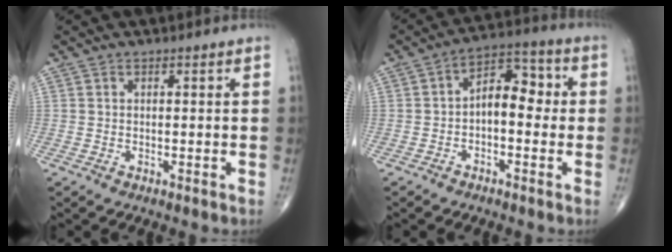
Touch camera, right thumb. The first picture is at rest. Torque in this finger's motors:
{"motor_torque": [0.08, 0.27, 0.22, -0.04, 0.12]}